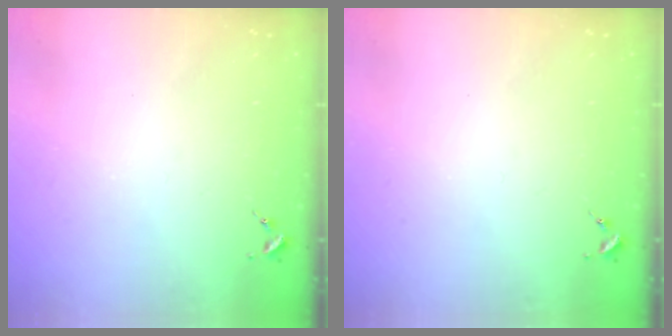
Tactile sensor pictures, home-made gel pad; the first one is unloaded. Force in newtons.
{"total": 0.0}